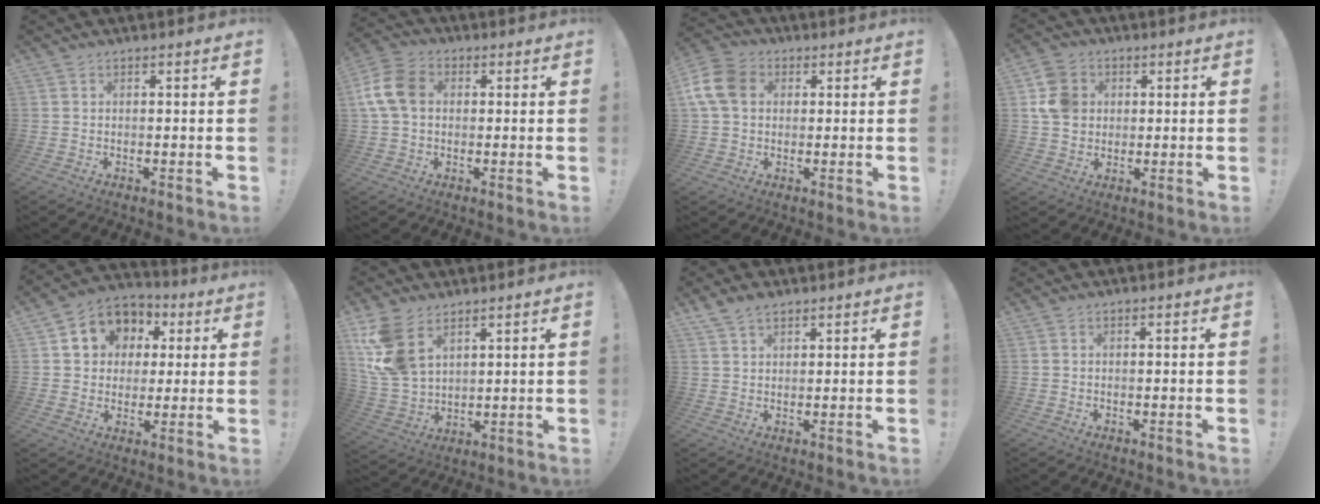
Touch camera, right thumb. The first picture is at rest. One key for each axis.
{"total": 11.1, "fx": 1.5, "fy": 7.9, "fz": 7.7, "tx": -0.163, "ty": 0.010, "tz": 0.031}
{"total": 11.5, "fx": 2.3, "fy": 8.6, "fz": 7.2, "tx": -0.146, "ty": 0.006, "tz": 0.047}
{"total": 9.7, "fx": 1.8, "fy": 8.5, "fz": 4.5, "tx": -0.082, "ty": 0.006, "tz": 0.039}
{"total": 9.9, "fx": 2.6, "fy": 8.9, "fz": 3.3, "tx": -0.045, "ty": -0.011, "tz": 0.055}
{"total": 13.0, "fx": 6.6, "fy": 8.2, "fz": 7.7, "tx": -0.160, "ty": -0.032, "tz": 0.133}
{"total": 4.4, "fx": 3.3, "fy": 2.2, "fz": 1.8, "tx": -0.041, "ty": -0.012, "tz": 0.065}
{"total": 0.0}